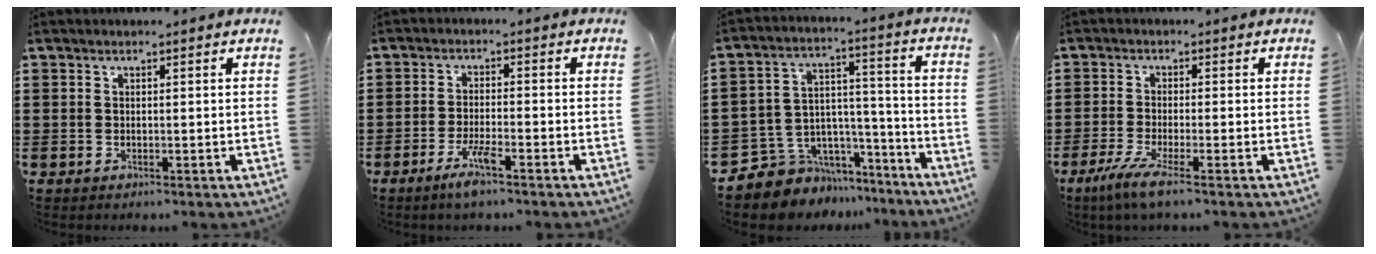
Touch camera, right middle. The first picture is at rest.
{"total": 4.2, "force": [-2.6, 0.4, 3.3], "torque": [-0.067, -0.005, -0.049]}
{"total": 6.9, "force": [-5.4, 4.2, -0.2], "torque": [-0.017, 0.003, -0.103]}
{"total": 4.3, "force": [-2.8, 0.3, 3.3], "torque": [-0.075, -0.016, -0.056]}